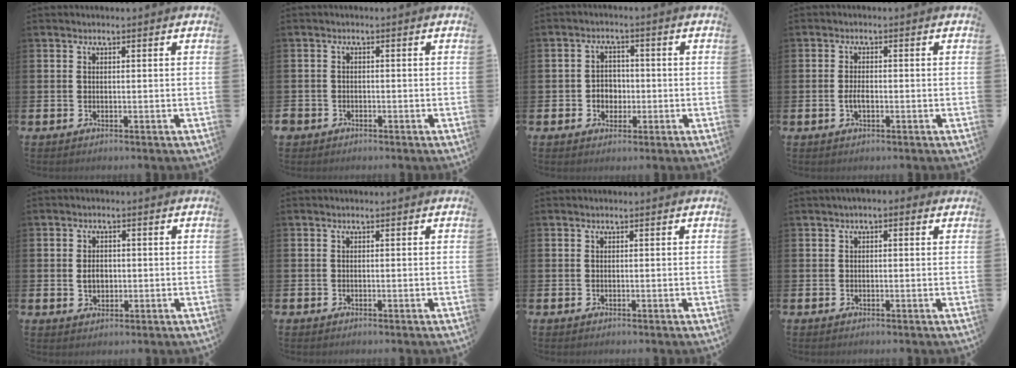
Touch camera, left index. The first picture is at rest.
{"total": 1.4, "force": [-1.1, 0.8, -0.1], "torque": [-0.002, 0.001, -0.026]}
{"total": 3.1, "force": [-0.6, 2.8, 1.2], "torque": [-0.019, 0.003, -0.020]}
{"total": 2.1, "force": [-0.5, 1.0, 1.8], "torque": [-0.029, 0.000, -0.010]}
{"total": 2.5, "force": [0.0, 1.9, 1.7], "torque": [-0.014, 0.000, -0.006]}
{"total": 0.0}
{"total": 0.0}
{"total": 0.7, "force": [0.0, 0.4, 0.6], "torque": [-0.006, 0.004, -0.003]}